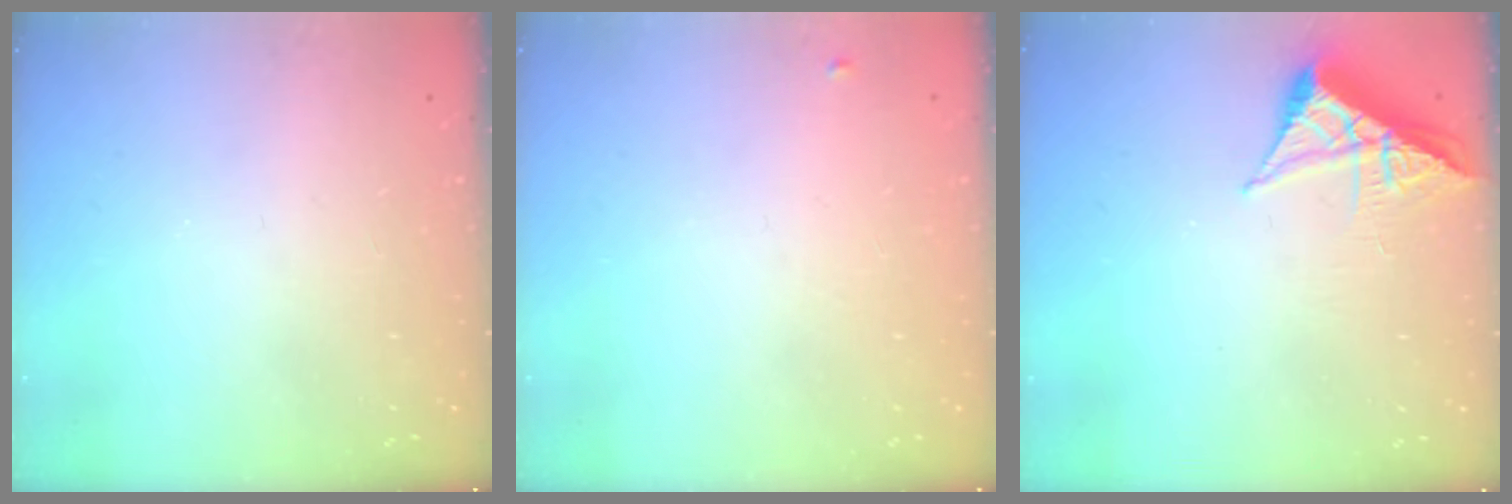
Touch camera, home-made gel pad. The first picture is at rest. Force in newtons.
{"total": 3.9, "press": 3.8, "slide": 0.6}
{"total": 6.3, "press": 6.2, "slide": 0.9}